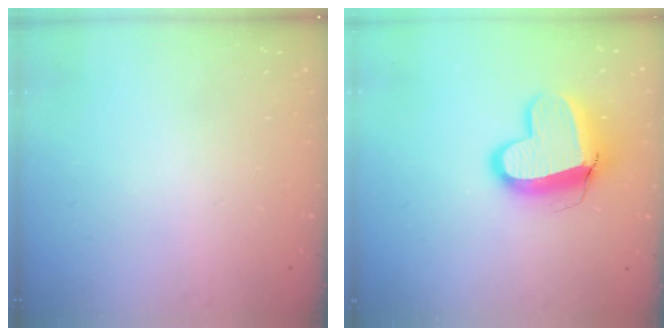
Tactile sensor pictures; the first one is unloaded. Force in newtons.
{"total": 13.1, "press": 13.0, "slide": 1.3}